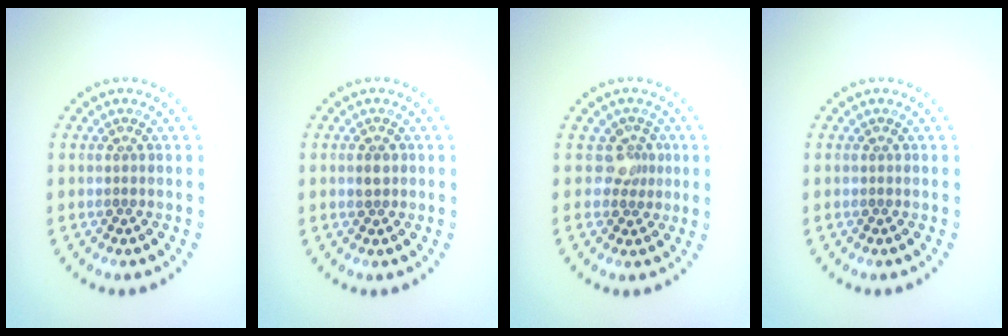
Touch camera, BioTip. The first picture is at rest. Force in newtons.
{"total": 1.2, "press": 1.1, "slide": 0.2}
{"total": 2.0, "press": 1.5, "slide": 1.3}
{"total": 0.0}